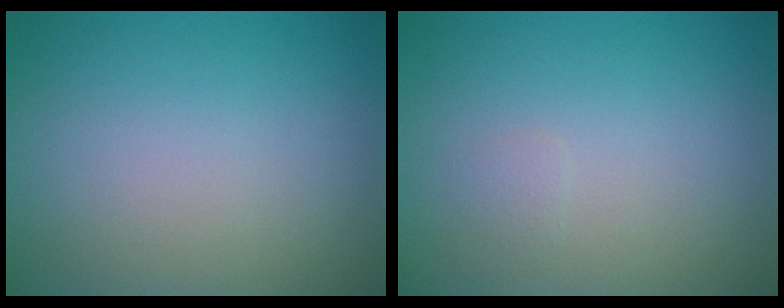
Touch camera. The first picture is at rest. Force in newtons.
{"total": 0.5, "press": 0.5, "slide": 0.1}